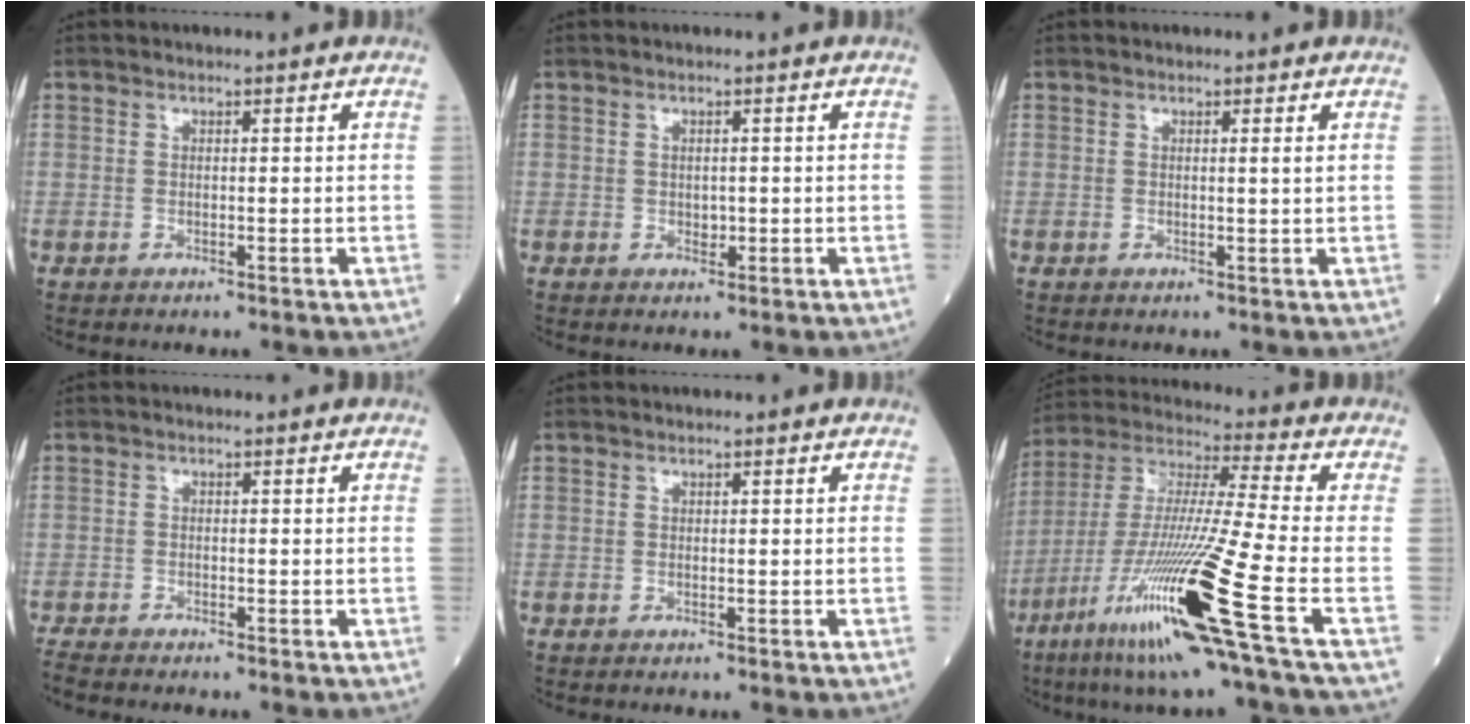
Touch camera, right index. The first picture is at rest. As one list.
[{"total": 1.1, "force": [0.0, 0.8, 0.8], "torque": [-0.012, 0.000, 0.001]}, {"total": 0.7, "force": [0.3, -0.2, 0.6], "torque": [-0.016, -0.003, 0.005]}, {"total": 2.9, "force": [-2.8, -0.1, 0.9], "torque": [-0.020, -0.011, -0.051]}, {"total": 0.0}, {"total": 21.5, "force": [-9.3, -1.1, 19.4], "torque": [-0.393, -0.046, -0.181]}]